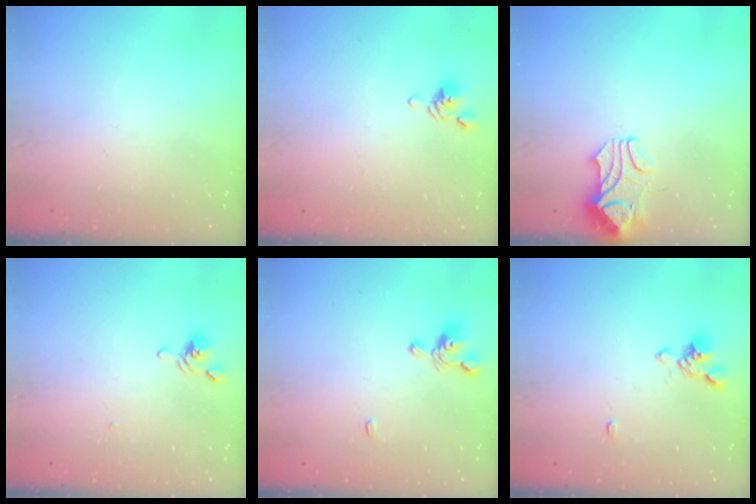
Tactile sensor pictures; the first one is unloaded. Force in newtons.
{"total": 2.6, "press": 2.5, "slide": 0.6}
{"total": 2.1, "press": 1.9, "slide": 0.9}
{"total": 3.7, "press": 3.7, "slide": 0.6}
{"total": 2.3, "press": 2.3, "slide": 0.2}
{"total": 1.7, "press": 1.5, "slide": 0.9}